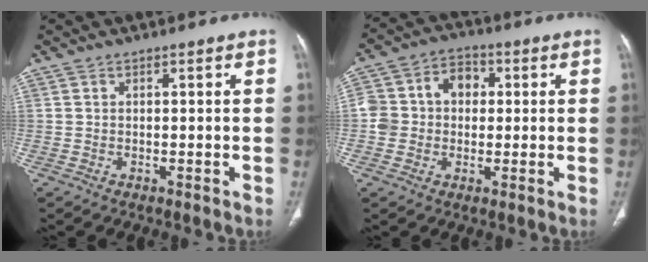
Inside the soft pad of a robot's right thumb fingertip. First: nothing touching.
{"total": 9.9, "force": [0.6, 8.3, 5.4], "torque": [-0.072, 0.034, 0.004]}